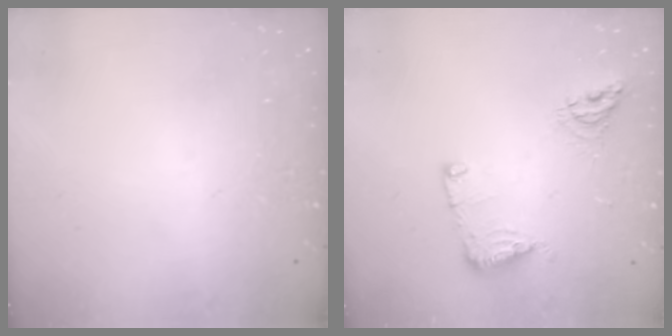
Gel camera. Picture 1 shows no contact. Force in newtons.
{"total": 10.2, "press": 10.1, "slide": 1.2}